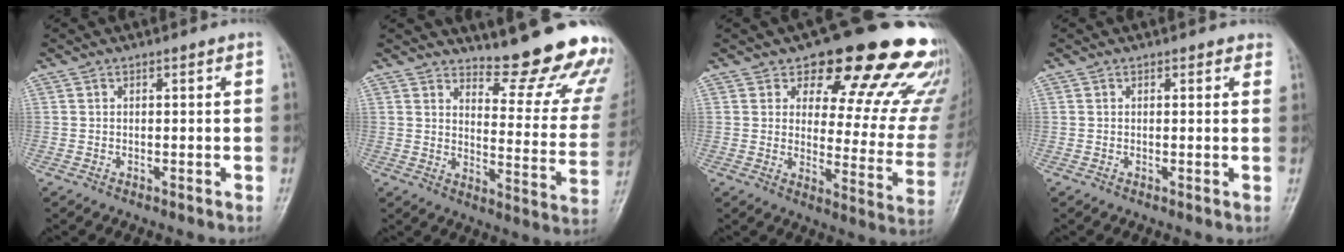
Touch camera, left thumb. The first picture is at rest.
{"total": 19.7, "force": [17.5, 4.4, 8.0], "torque": [-0.062, -0.170, 0.208]}
{"total": 22.9, "force": [16.6, 9.2, 12.9], "torque": [-0.108, -0.090, 0.199]}
{"total": 1.5, "force": [1.1, 0.9, 0.5], "torque": [0.016, -0.002, 0.004]}